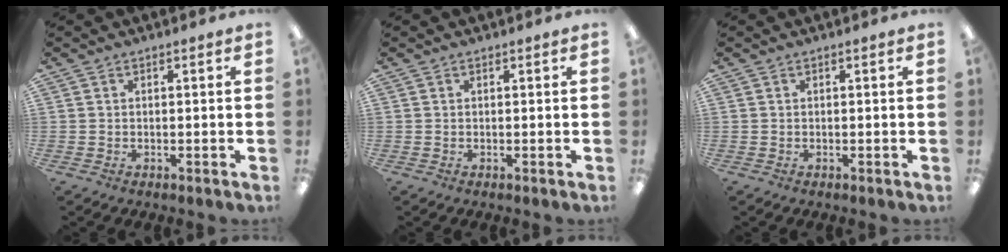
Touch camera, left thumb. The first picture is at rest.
{"total": 0.0}
{"total": 0.0}